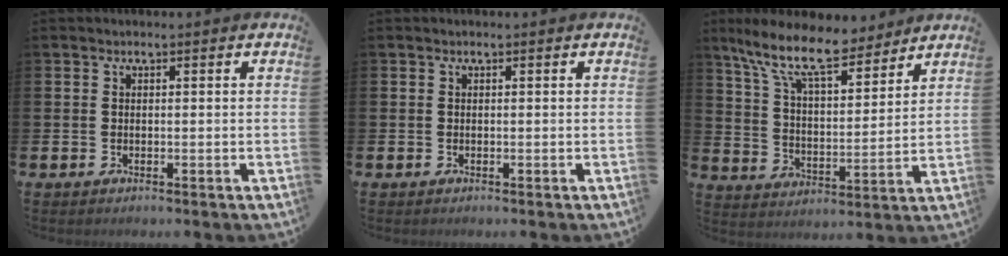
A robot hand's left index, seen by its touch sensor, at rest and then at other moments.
{"total": 0.0}
{"total": 11.7, "force": [9.5, 3.7, 5.6], "torque": [-0.133, -0.049, 0.166]}